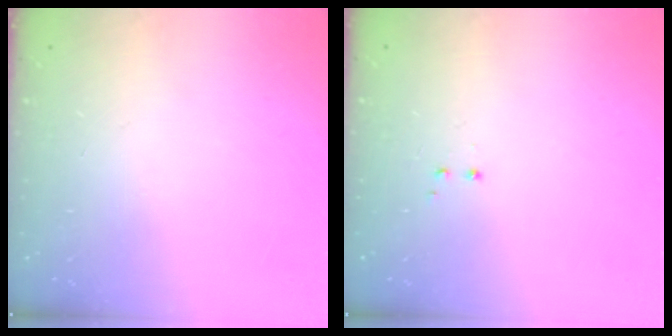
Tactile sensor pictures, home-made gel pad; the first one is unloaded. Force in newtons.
{"total": 1.2, "press": 1.0, "slide": 0.6}